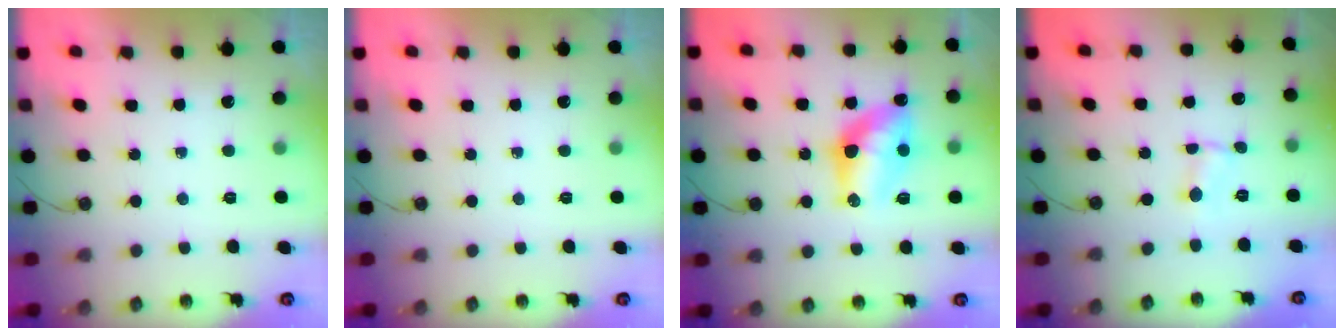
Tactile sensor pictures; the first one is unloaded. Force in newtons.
{"total": 0.0}
{"total": 11.4, "press": 11.3, "slide": 1.0}
{"total": 0.5, "press": 0.5, "slide": 0.1}